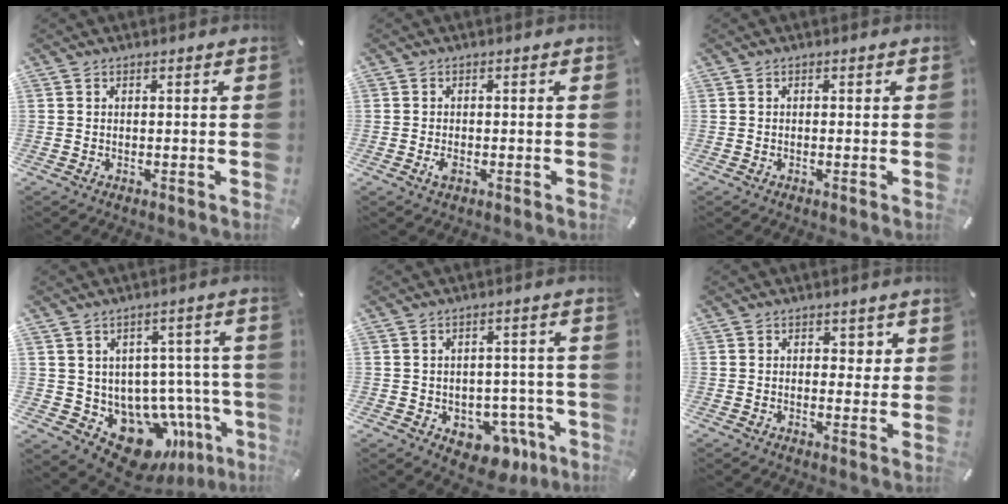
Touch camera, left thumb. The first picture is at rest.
{"total": 2.3, "force": [-0.8, 1.2, 1.8], "torque": [-0.047, -0.003, -0.019]}
{"total": 0.6, "force": [-0.3, 0.3, 0.5], "torque": [-0.009, -0.001, -0.005]}
{"total": 13.2, "force": [-5.9, 9.6, 7.0], "torque": [-0.089, 0.010, -0.080]}
{"total": 9.0, "force": [-3.8, 6.5, 4.9], "torque": [-0.046, 0.021, -0.057]}
{"total": 2.5, "force": [0.6, 1.9, 1.6], "torque": [-0.001, -0.006, 0.001]}